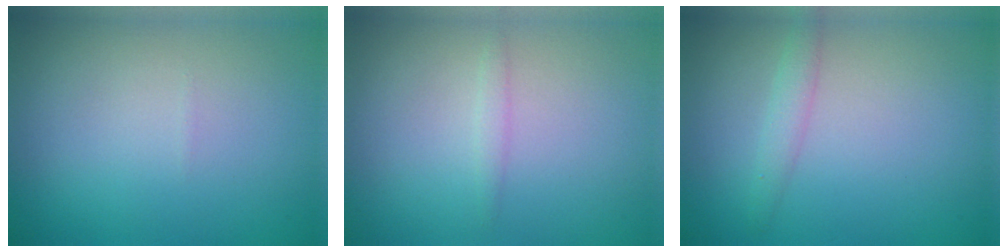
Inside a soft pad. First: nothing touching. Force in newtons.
{"total": 0.8, "press": 0.8, "slide": 0.0}
{"total": 1.5, "press": 1.5, "slide": 0.0}